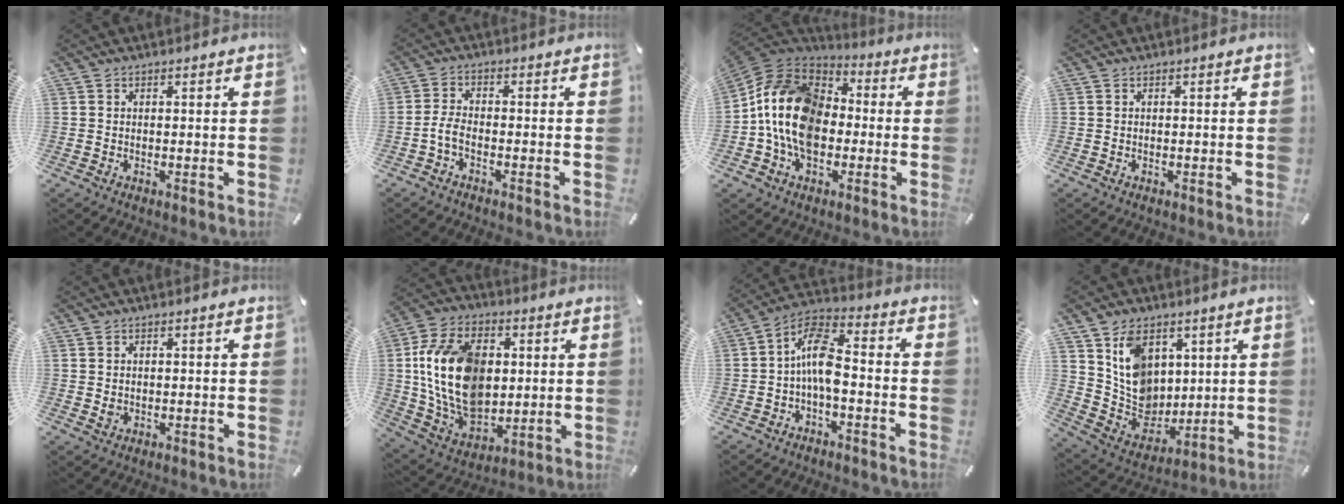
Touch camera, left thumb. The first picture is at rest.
{"total": 3.3, "force": [-1.9, 1.5, 2.3], "torque": [-0.062, 0.002, -0.039]}
{"total": 16.6, "force": [-3.3, 12.9, 10.0], "torque": [-0.219, 0.034, -0.064]}
{"total": 0.0}
{"total": 1.0, "force": [0.0, 0.9, 0.4], "torque": [-0.010, 0.004, 0.000]}
{"total": 20.0, "force": [2.2, 14.5, 13.7], "torque": [-0.287, 0.000, 0.040]}
{"total": 10.2, "force": [-2.1, 5.4, 8.4], "torque": [-0.168, 0.012, -0.036]}
{"total": 12.5, "force": [5.1, 10.5, 4.4], "torque": [-0.095, -0.025, 0.111]}